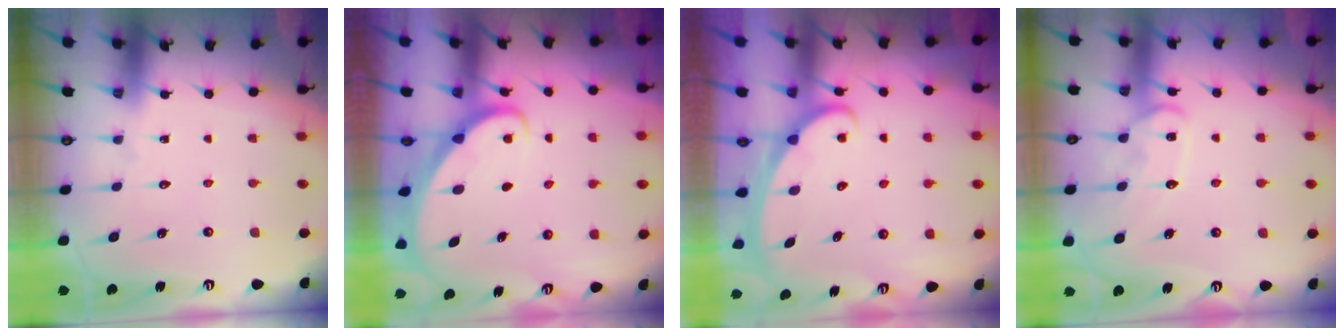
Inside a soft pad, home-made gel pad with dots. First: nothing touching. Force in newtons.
{"total": 2.4, "press": 2.4, "slide": 0.2}
{"total": 2.6, "press": 2.6, "slide": 0.3}
{"total": 11.9, "press": 11.9, "slide": 0.9}